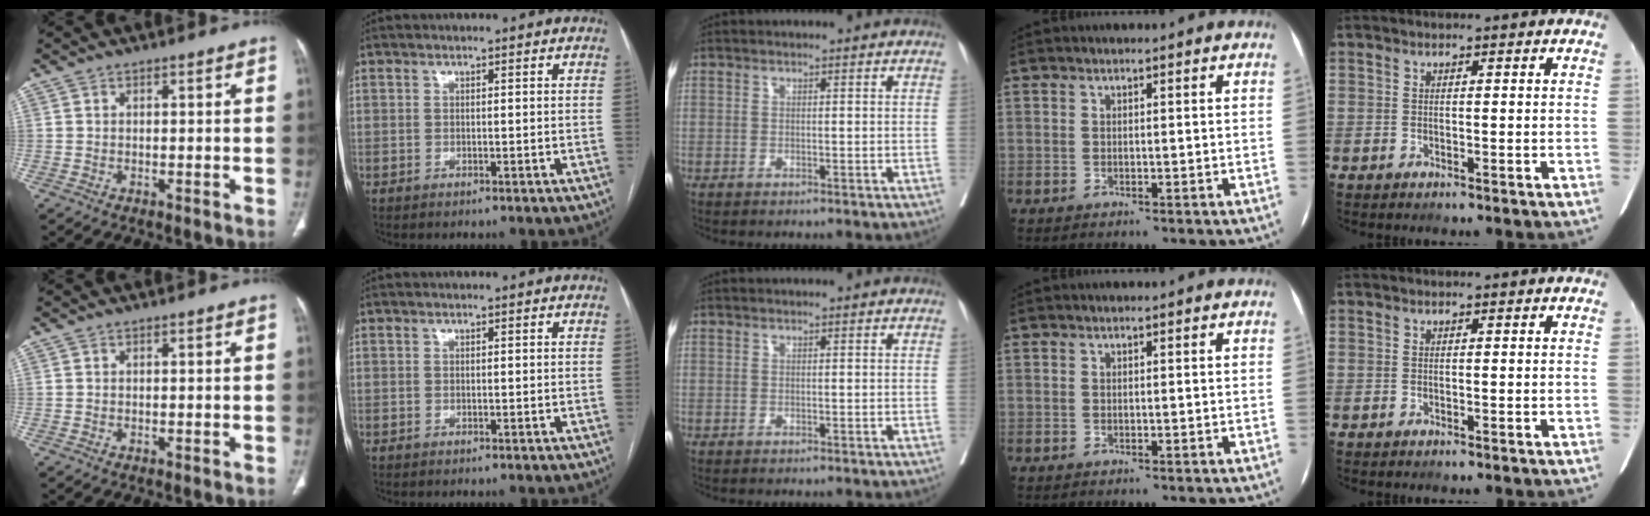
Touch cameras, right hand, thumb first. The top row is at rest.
{}